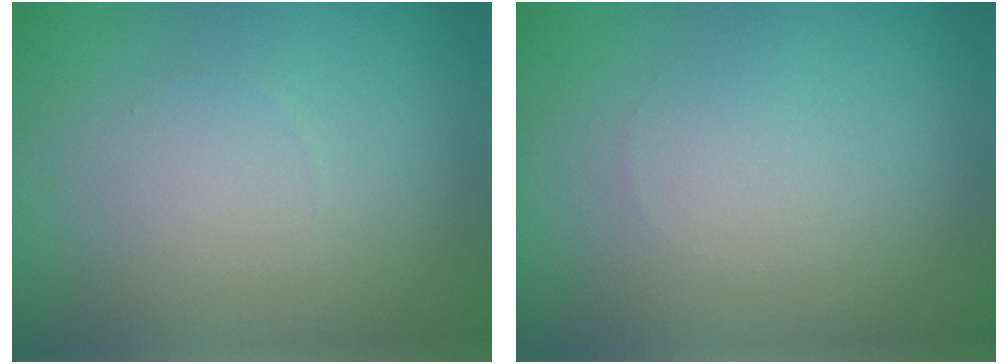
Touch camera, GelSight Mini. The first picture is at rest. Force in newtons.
{"total": 0.0}